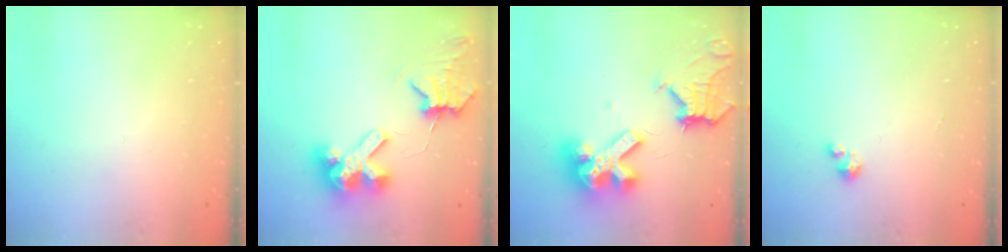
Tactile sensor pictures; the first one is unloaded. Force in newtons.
{"total": 9.1, "press": 9.0, "slide": 1.3}
{"total": 17.9, "press": 17.8, "slide": 2.2}
{"total": 1.2, "press": 1.2, "slide": 0.2}